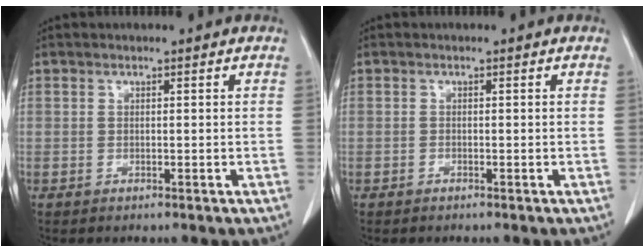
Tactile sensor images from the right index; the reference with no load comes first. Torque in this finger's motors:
{"motor_torque": [-0.07, 0.04, -0.07, -0.05]}